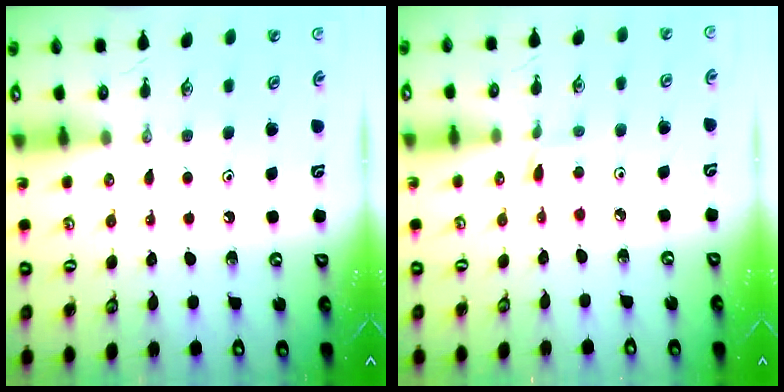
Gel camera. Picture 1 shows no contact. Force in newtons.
{"total": 2.2, "press": 2.2, "slide": 0.3}